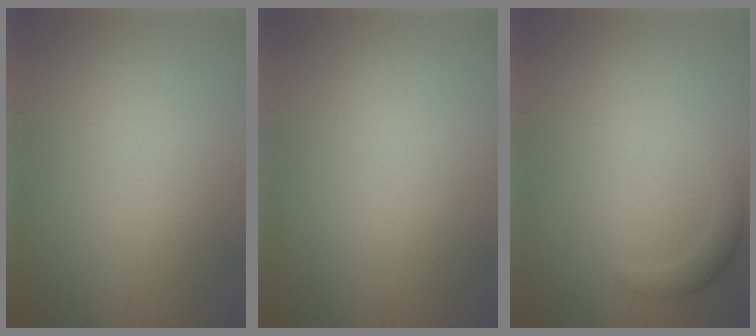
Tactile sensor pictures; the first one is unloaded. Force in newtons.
{"total": 0.0}
{"total": 1.6, "press": 1.6, "slide": 0.1}